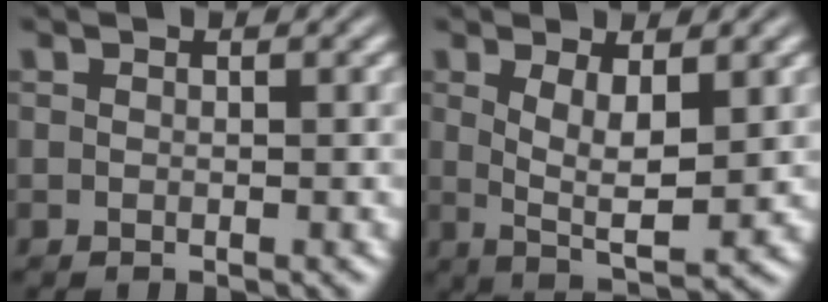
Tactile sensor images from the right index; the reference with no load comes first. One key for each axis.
{"total": 4.7, "fx": 0.5, "fy": 1.1, "fz": 4.5, "tx": -0.075, "ty": -0.022, "tz": 0.019}